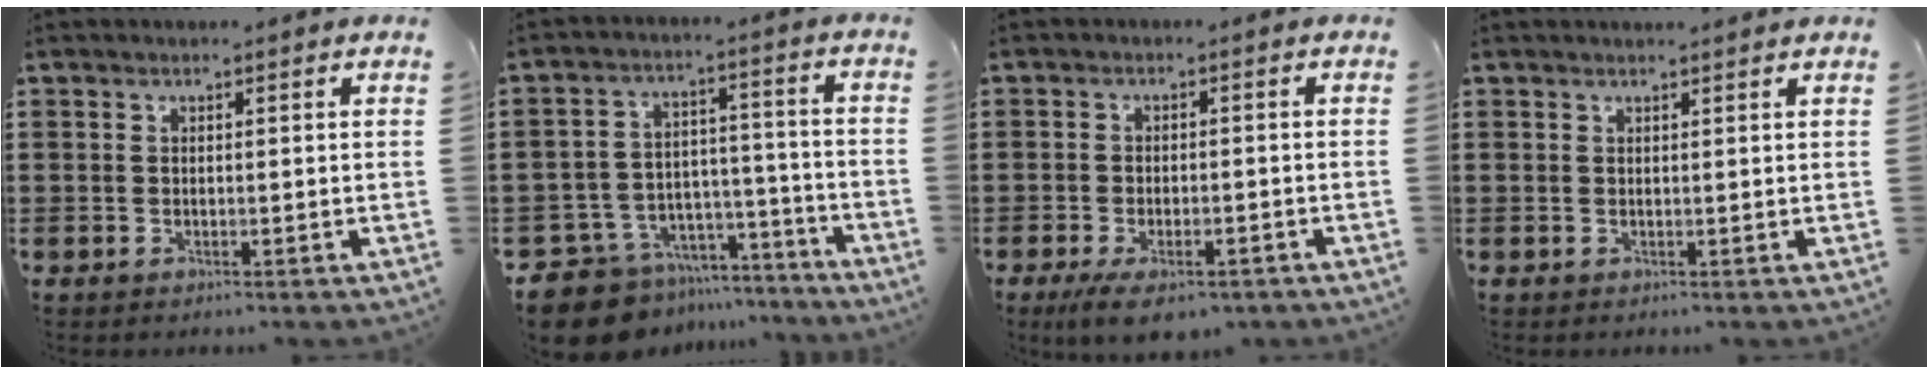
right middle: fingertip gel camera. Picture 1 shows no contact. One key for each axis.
{"total": 10.1, "fx": -9.3, "fy": 3.6, "fz": 1.8, "tx": -0.048, "ty": 0.028, "tz": -0.179}
{"total": 4.2, "fx": -3.0, "fy": 1.2, "fz": 2.7, "tx": -0.063, "ty": -0.008, "tz": -0.060}
{"total": 0.7, "fx": 0.7, "fy": -0.1, "fz": 0.1, "tx": -0.004, "ty": 0.000, "tz": 0.014}